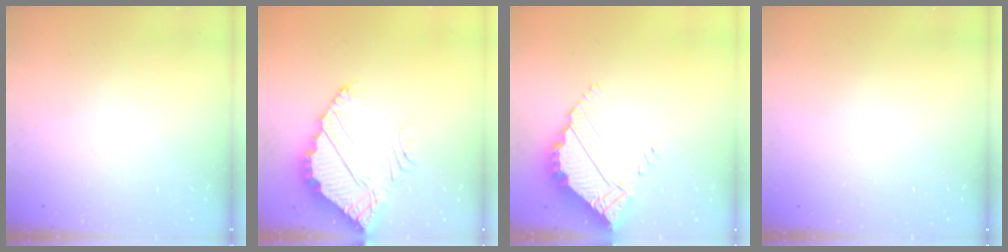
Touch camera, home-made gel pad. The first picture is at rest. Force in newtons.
{"total": 5.3, "press": 5.3, "slide": 0.2}
{"total": 5.7, "press": 5.7, "slide": 0.5}
{"total": 2.3, "press": 2.3, "slide": 0.1}